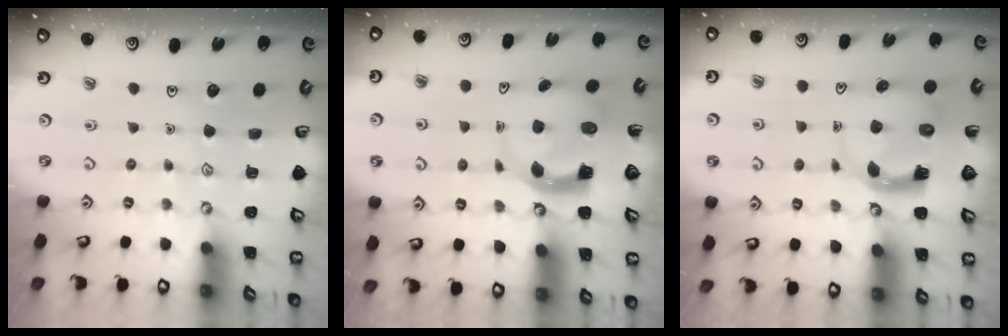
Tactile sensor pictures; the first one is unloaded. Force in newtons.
{"total": 3.8, "press": 3.8, "slide": 0.6}
{"total": 4.8, "press": 4.7, "slide": 1.0}